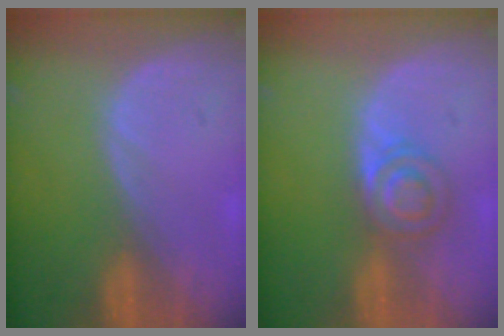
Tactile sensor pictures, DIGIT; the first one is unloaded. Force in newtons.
{"total": 4.5, "press": 4.5, "slide": 0.4}